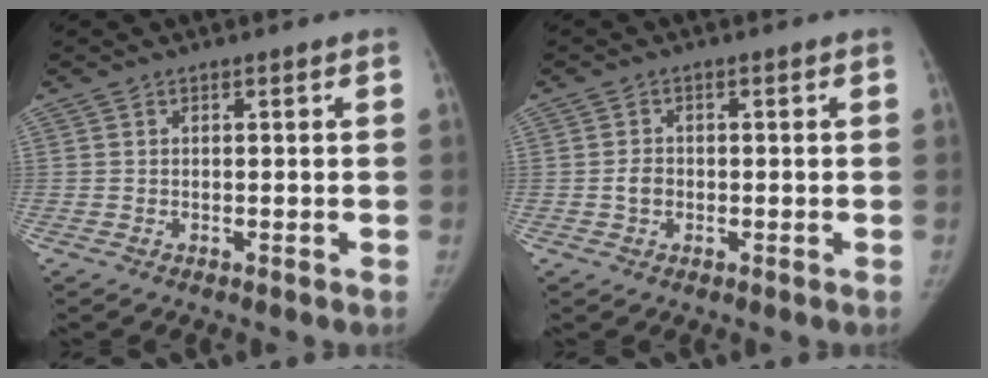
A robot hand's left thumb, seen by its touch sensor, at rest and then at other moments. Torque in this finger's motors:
{"motor_torque": [0.45, 0.55, 0.45, -0.45, 0.14]}